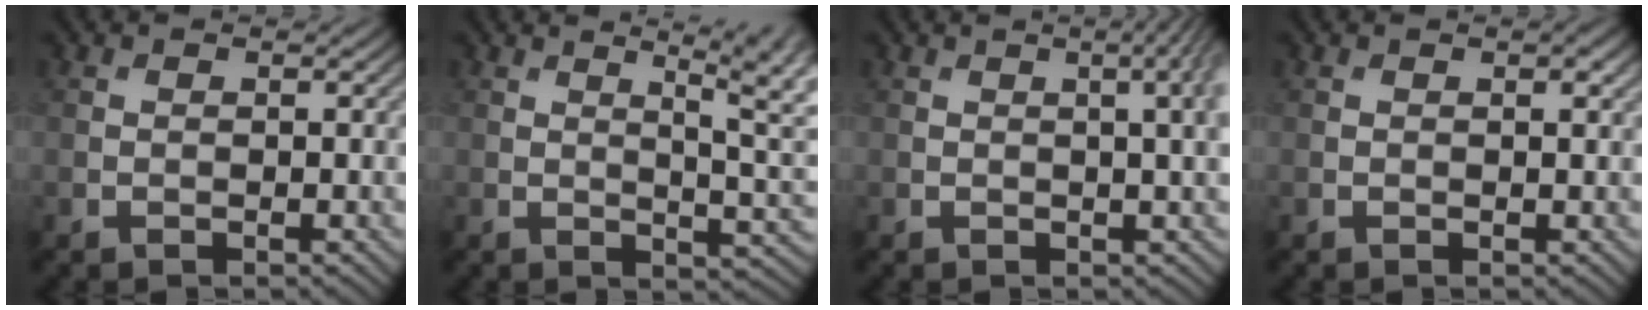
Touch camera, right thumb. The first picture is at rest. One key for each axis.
{"total": 10.3, "fx": 4.2, "fy": 3.5, "fz": 8.7, "tx": -0.103, "ty": 0.025, "tz": 0.052}
{"total": 4.9, "fx": 1.1, "fy": 1.2, "fz": 4.6, "tx": -0.054, "ty": 0.016, "tz": 0.010}
{"total": 1.0, "fx": 0.5, "fy": 0.3, "fz": 0.8, "tx": -0.012, "ty": 0.000, "tz": 0.009}